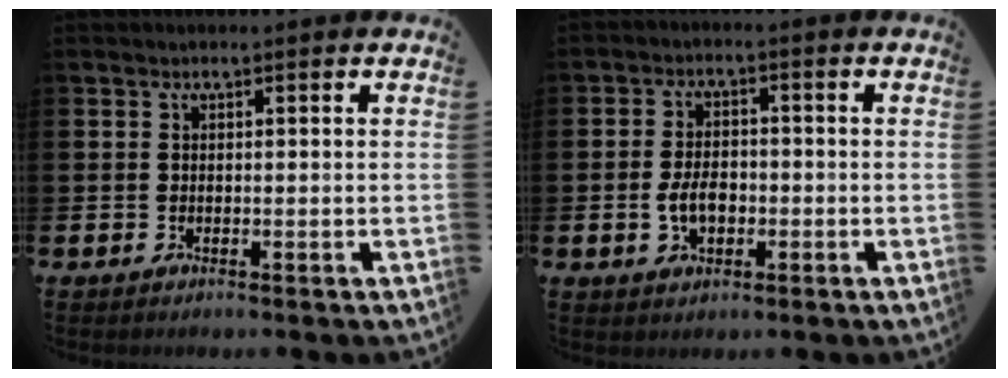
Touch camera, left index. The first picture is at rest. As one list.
[{"total": 4.1, "force": [-0.9, 2.5, 3.1], "torque": [-0.048, 0.002, -0.018]}]